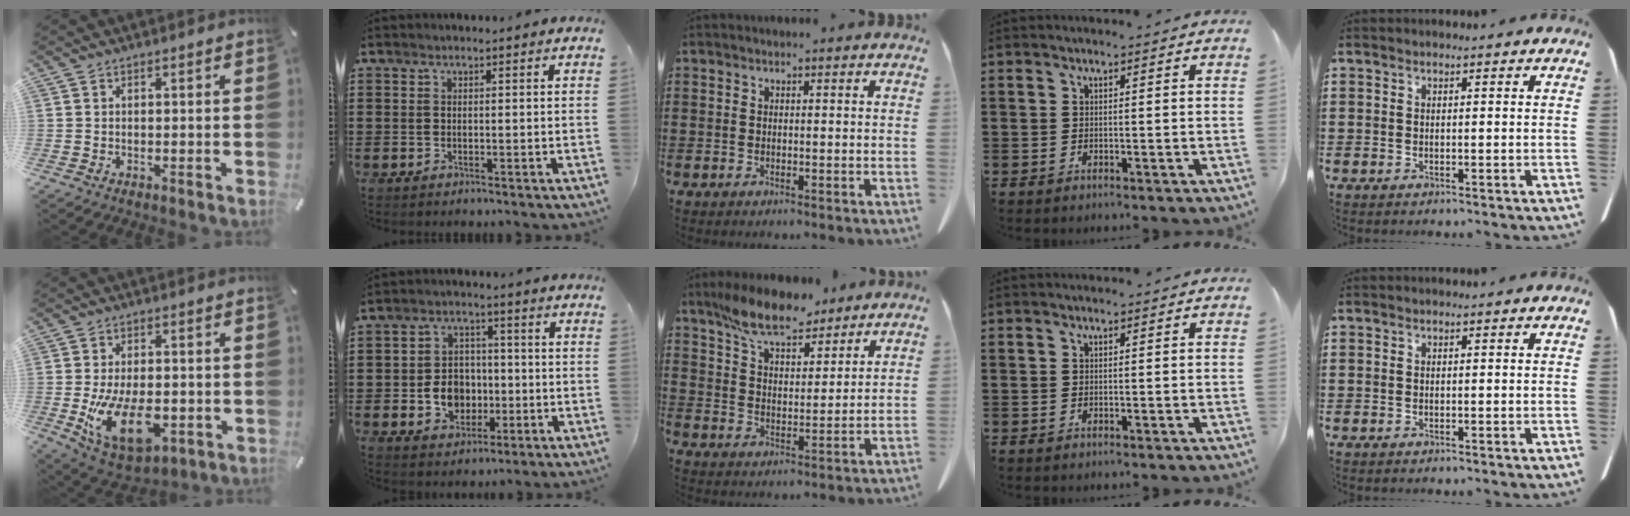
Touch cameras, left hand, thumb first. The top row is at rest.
{"thumb": {"total": 16.4, "force": [-3.5, 9.8, 12.6], "torque": [-0.218, -0.010, -0.052]}, "index": {"total": 6.8, "force": [-1.4, 5.6, 3.5], "torque": [-0.075, 0.010, -0.026]}, "middle": {"total": 9.4, "force": [8.0, 2.3, 4.4], "torque": [-0.110, -0.018, 0.151]}}